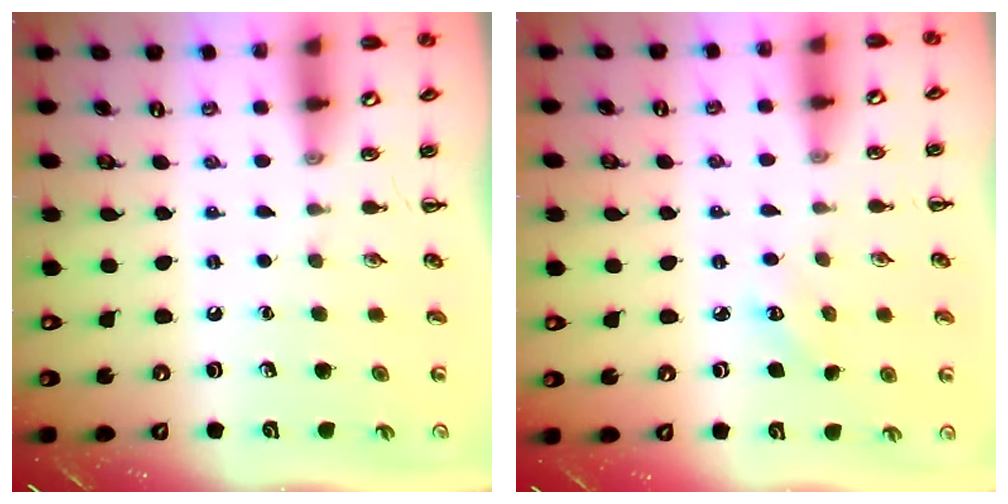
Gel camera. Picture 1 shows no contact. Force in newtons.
{"total": 2.3, "press": 2.2, "slide": 0.6}